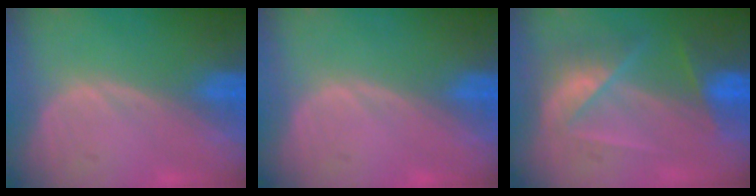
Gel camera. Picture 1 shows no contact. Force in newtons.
{"total": 0.0}
{"total": 7.4, "press": 6.5, "slide": 3.5}